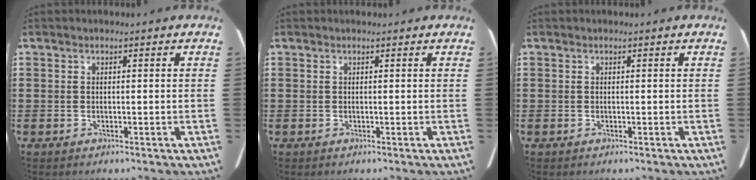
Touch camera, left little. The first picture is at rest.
{"total": 0.0}
{"total": 0.0}